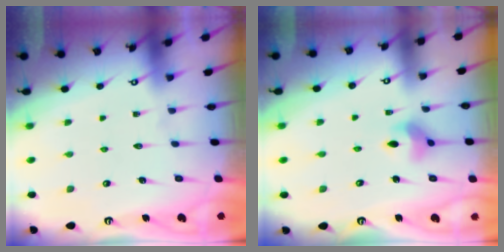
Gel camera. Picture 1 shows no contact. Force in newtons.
{"total": 5.5, "press": 5.5, "slide": 0.5}